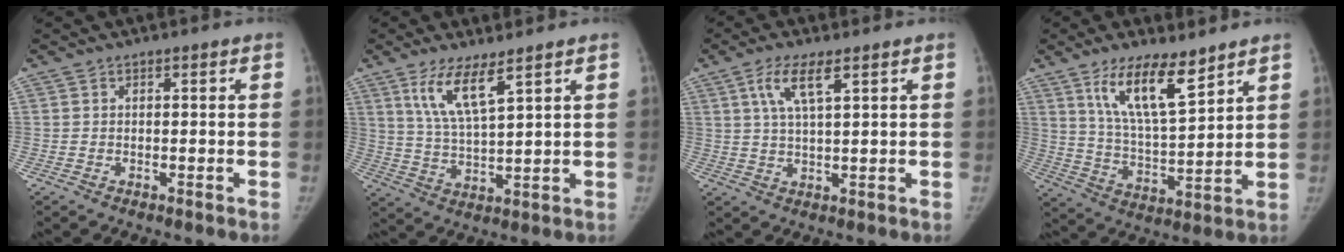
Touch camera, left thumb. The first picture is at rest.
{"total": 8.1, "force": [4.9, 1.6, 6.2], "torque": [-0.122, -0.031, 0.106]}
{"total": 6.3, "force": [3.1, 1.6, 5.3], "torque": [-0.110, -0.007, 0.062]}
{"total": 12.4, "force": [7.9, 3.5, 8.9], "torque": [-0.141, -0.053, 0.154]}